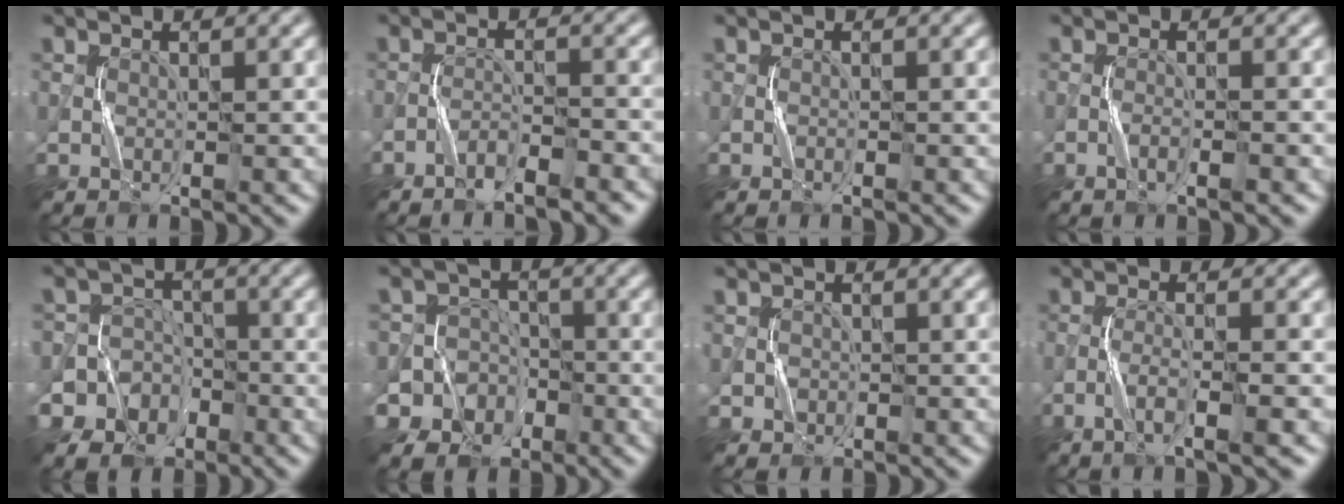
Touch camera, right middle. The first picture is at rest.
{"total": 2.7, "force": [-2.3, 0.2, 1.3], "torque": [-0.029, 0.008, -0.042]}
{"total": 0.0}
{"total": 1.2, "force": [-0.7, -0.1, 0.9], "torque": [-0.020, 0.004, -0.014]}
{"total": 8.4, "force": [-4.4, 7.1, 0.7], "torque": [-0.014, -0.005, -0.101]}
{"total": 8.4, "force": [-4.3, 7.2, 0.8], "torque": [-0.017, -0.001, -0.099]}
{"total": 0.7, "force": [0.1, 0.7, -0.3], "torque": [0.012, -0.006, 0.006]}
{"total": 2.7, "force": [-1.4, 0.0, 2.3], "torque": [-0.044, 0.006, -0.032]}